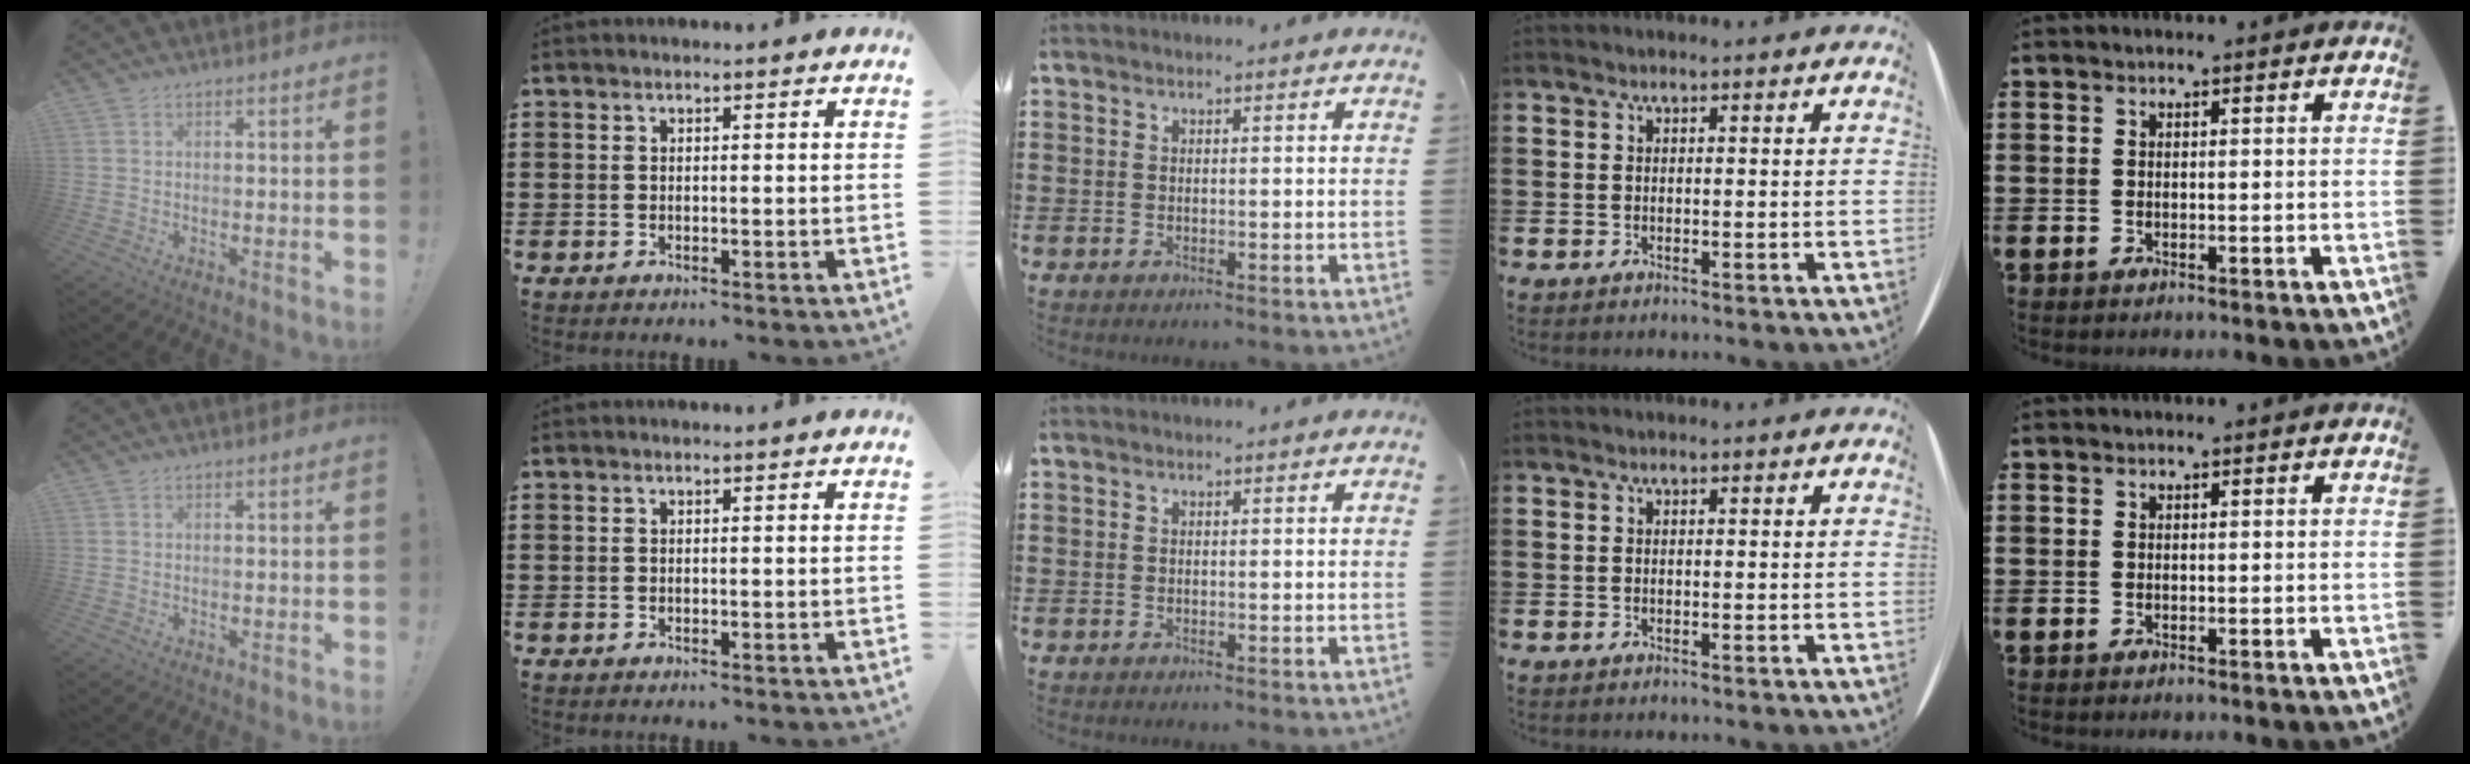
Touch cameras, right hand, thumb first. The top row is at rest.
{}